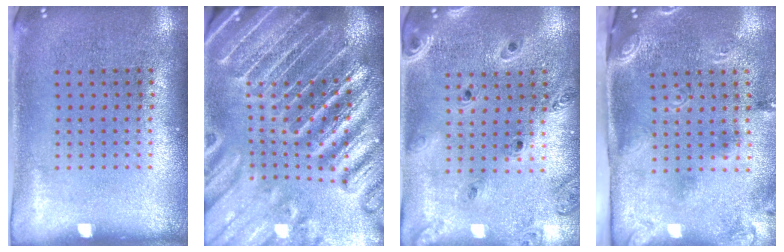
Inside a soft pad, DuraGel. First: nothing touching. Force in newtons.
{"total": 5.1, "press": 4.5, "slide": 2.4}
{"total": 1.4, "press": 1.4, "slide": 0.1}
{"total": 2.9, "press": 1.8, "slide": 2.3}